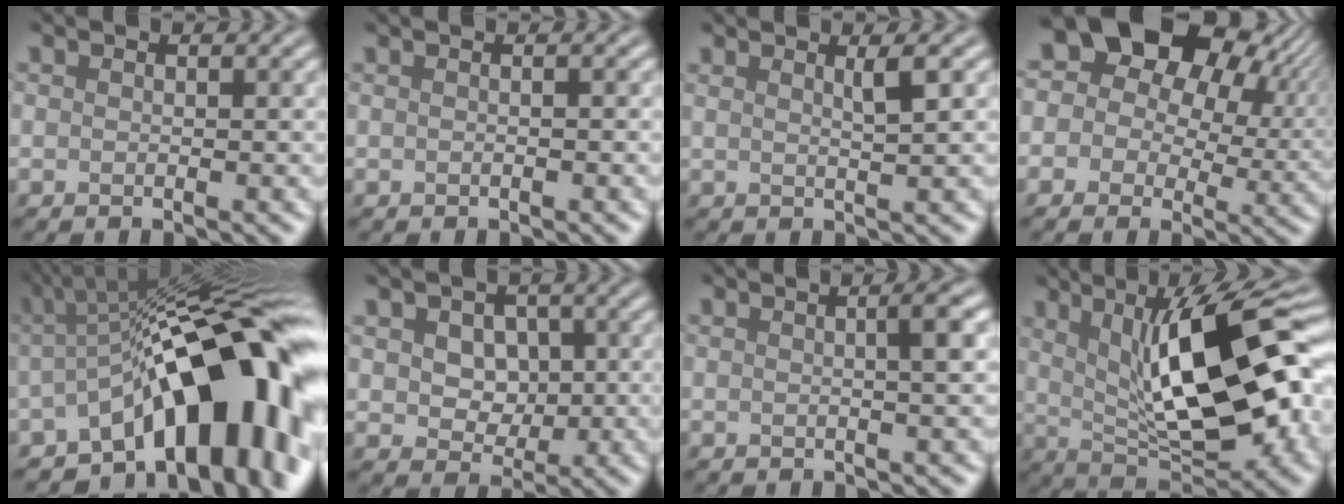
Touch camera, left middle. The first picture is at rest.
{"total": 1.3, "force": [0.4, 0.7, 1.1], "torque": [-0.004, -0.005, -0.011]}
{"total": 2.2, "force": [1.0, 0.6, 1.9], "torque": [-0.024, 0.006, 0.011]}
{"total": 18.4, "force": [7.6, 12.7, 11.0], "torque": [-0.205, 0.045, 0.111]}
{"total": 15.9, "force": [-3.6, 6.6, 14.0], "torque": [-0.154, 0.028, -0.069]}
{"total": 5.6, "force": [1.4, 4.2, 3.5], "torque": [-0.063, 0.014, 0.011]}
{"total": 2.5, "force": [0.3, 0.5, 2.5], "torque": [-0.029, 0.009, 0.000]}
{"total": 13.8, "force": [2.5, 4.7, 12.7], "torque": [-0.184, 0.012, 0.034]}